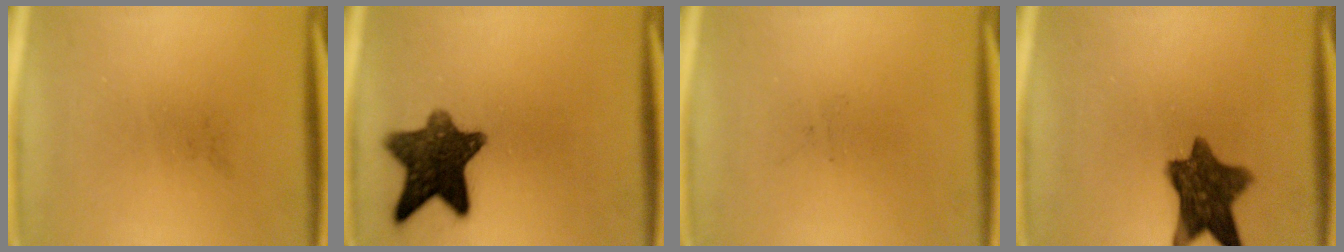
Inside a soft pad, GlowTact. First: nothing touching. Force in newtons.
{"total": 11.3}
{"total": 0.0}
{"total": 10.1}